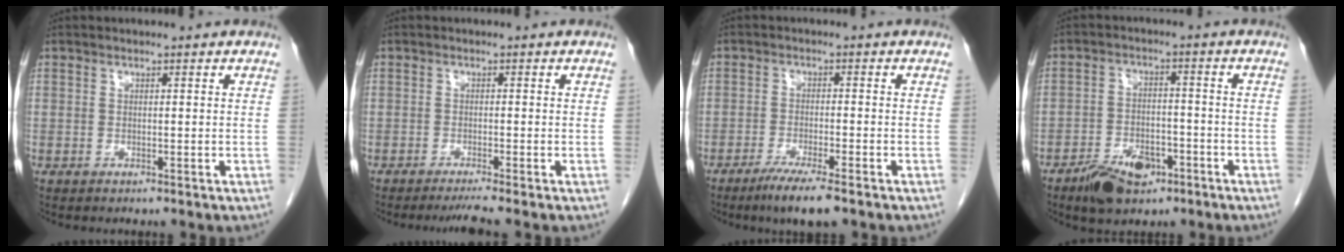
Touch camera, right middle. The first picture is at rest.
{"total": 2.9, "force": [-2.4, -0.9, 1.4], "torque": [-0.024, -0.008, -0.042]}
{"total": 6.3, "force": [-4.4, 0.3, 4.5], "torque": [-0.078, -0.015, -0.073]}
{"total": 7.3, "force": [-4.6, 3.8, 4.2], "torque": [-0.076, 0.000, -0.073]}